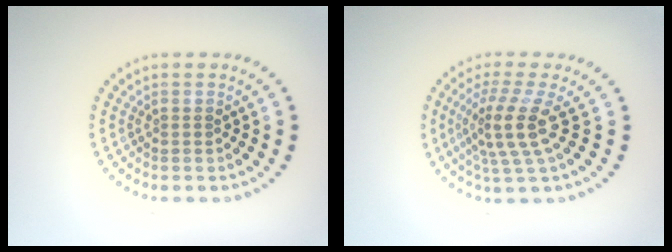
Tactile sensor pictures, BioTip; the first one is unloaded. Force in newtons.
{"total": 3.9, "press": 2.9, "slide": 2.6}